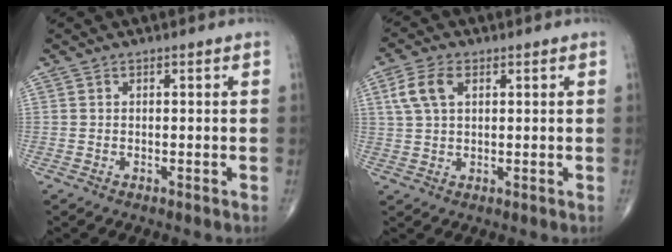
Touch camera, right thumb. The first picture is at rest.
{"total": 6.0, "force": [2.1, 3.5, 4.4], "torque": [-0.097, 0.009, 0.042]}